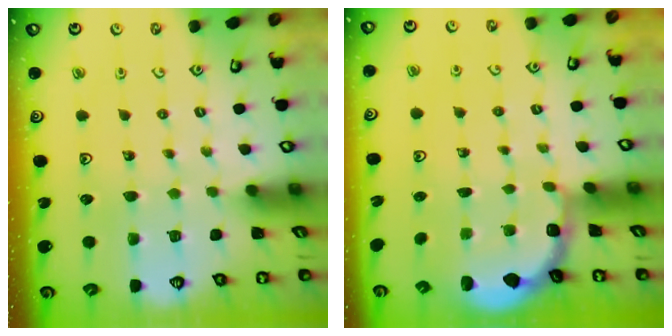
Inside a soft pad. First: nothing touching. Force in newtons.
{"total": 1.9, "press": 1.7, "slide": 0.7}